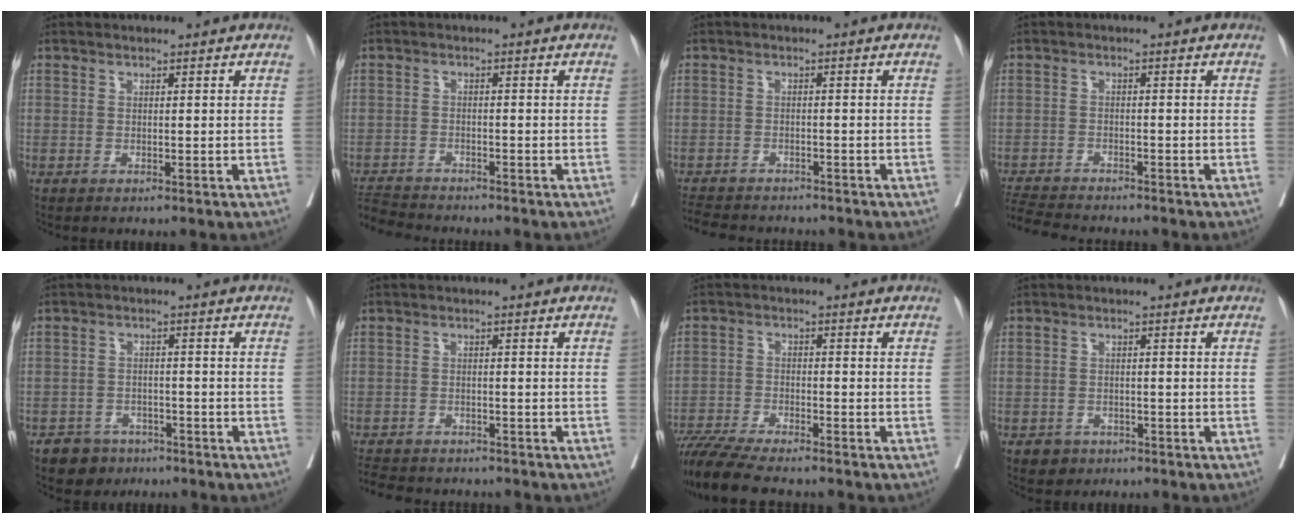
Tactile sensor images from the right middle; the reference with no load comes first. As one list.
[{"total": 5.3, "force": [-5.3, 0.1, 0.3], "torque": [-0.008, -0.014, -0.095]}, {"total": 8.9, "force": [-8.0, 2.4, 2.9], "torque": [-0.060, -0.009, -0.115]}, {"total": 7.5, "force": [-7.2, 0.6, 2.1], "torque": [-0.041, -0.015, -0.120]}, {"total": 4.3, "force": [-3.1, 2.9, 0.6], "torque": [-0.015, 0.006, -0.047]}, {"total": 8.6, "force": [-7.7, 2.7, 2.8], "torque": [-0.061, -0.007, -0.108]}, {"total": 9.3, "force": [-8.2, 0.6, 4.4], "torque": [-0.076, -0.024, -0.138]}, {"total": 2.3, "force": [-1.4, 1.8, 0.3], "torque": [-0.010, 0.004, -0.018]}]